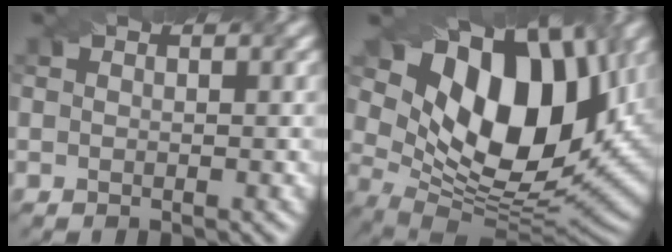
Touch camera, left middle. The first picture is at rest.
{"total": 14.5, "force": [5.2, 8.4, 10.6], "torque": [-0.185, 0.013, 0.109]}